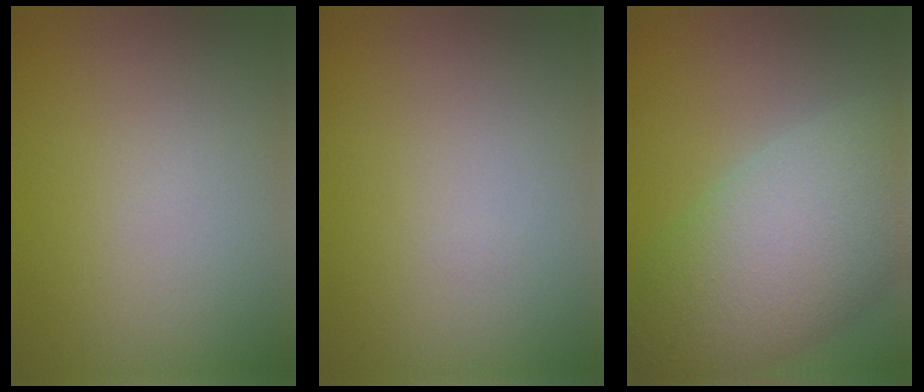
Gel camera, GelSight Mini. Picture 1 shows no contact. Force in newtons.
{"total": 0.0}
{"total": 9.8, "press": 9.8, "slide": 0.6}